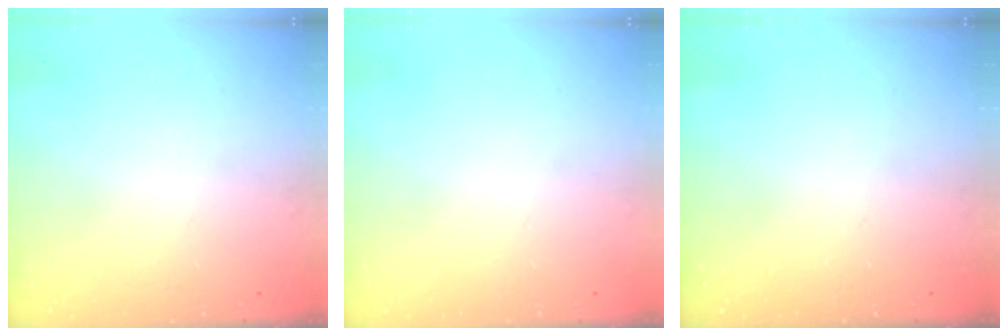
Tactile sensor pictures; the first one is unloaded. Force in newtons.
{"total": 0.0}
{"total": 0.0}